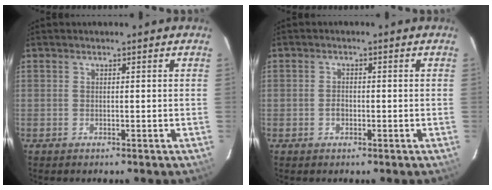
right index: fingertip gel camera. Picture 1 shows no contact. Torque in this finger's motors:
{"motor_torque": [0.33, 0.17, -0.04, -0.06]}